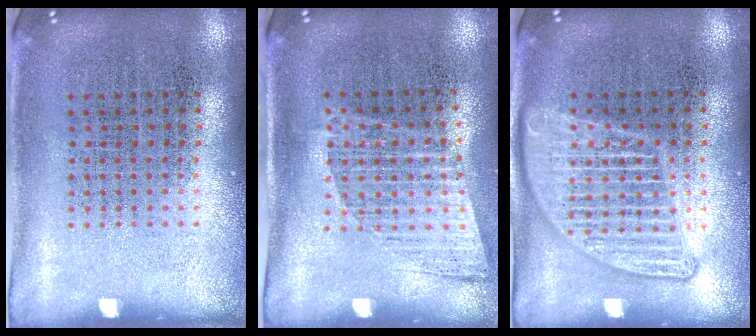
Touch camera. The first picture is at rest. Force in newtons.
{"total": 1.2, "press": 1.0, "slide": 0.7}
{"total": 1.8, "press": 1.8, "slide": 0.3}